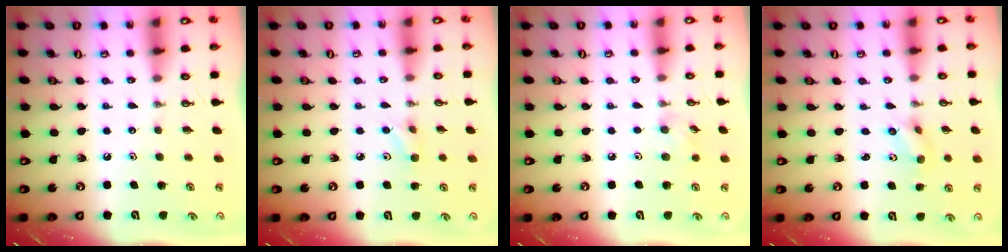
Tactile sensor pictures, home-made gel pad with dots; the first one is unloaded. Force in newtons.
{"total": 5.0, "press": 4.9, "slide": 0.8}
{"total": 5.2, "press": 5.0, "slide": 1.4}
{"total": 2.1, "press": 1.9, "slide": 0.9}